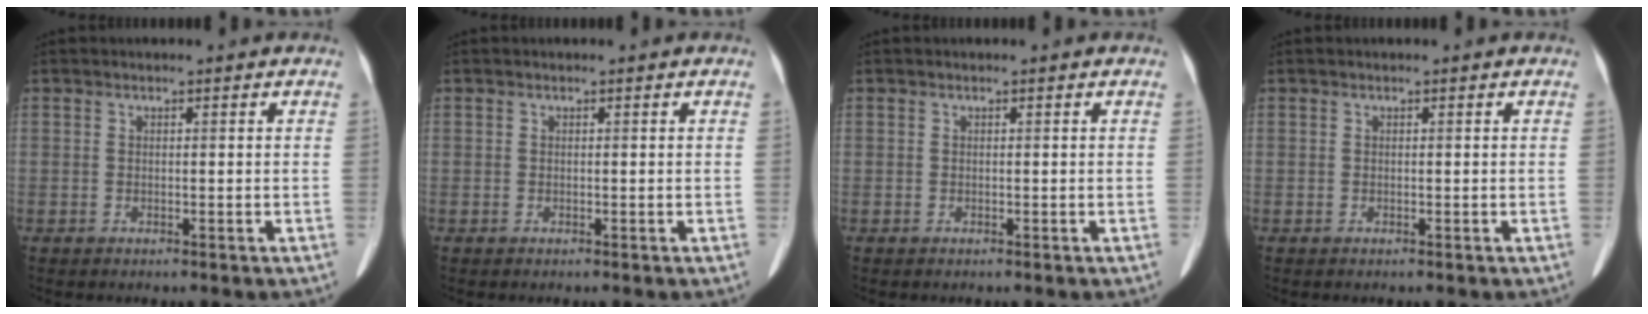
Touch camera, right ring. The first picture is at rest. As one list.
[{"total": 0.0}, {"total": 0.0}, {"total": 0.0}]